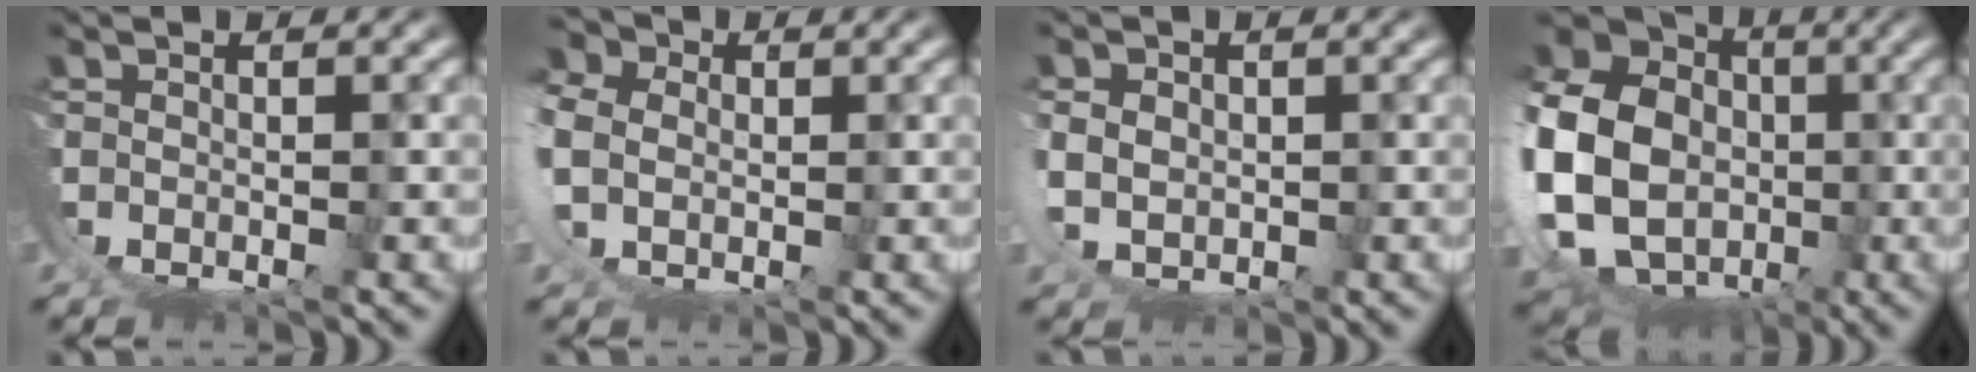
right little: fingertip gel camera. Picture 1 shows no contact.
{"total": 4.5, "force": [1.9, 2.9, 2.9], "torque": [-0.074, -0.004, 0.033]}
{"total": 2.3, "force": [0.7, 1.4, 1.7], "torque": [-0.042, -0.014, 0.027]}
{"total": 19.0, "force": [-0.5, 16.2, 9.9], "torque": [-0.245, -0.046, -0.014]}